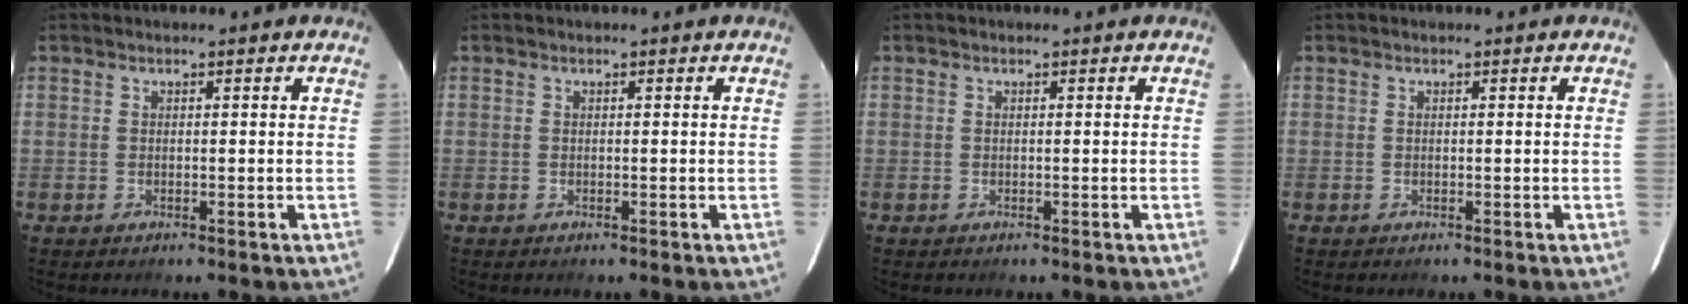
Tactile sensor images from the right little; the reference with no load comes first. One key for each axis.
{"total": 0.0}
{"total": 0.0}
{"total": 0.0}